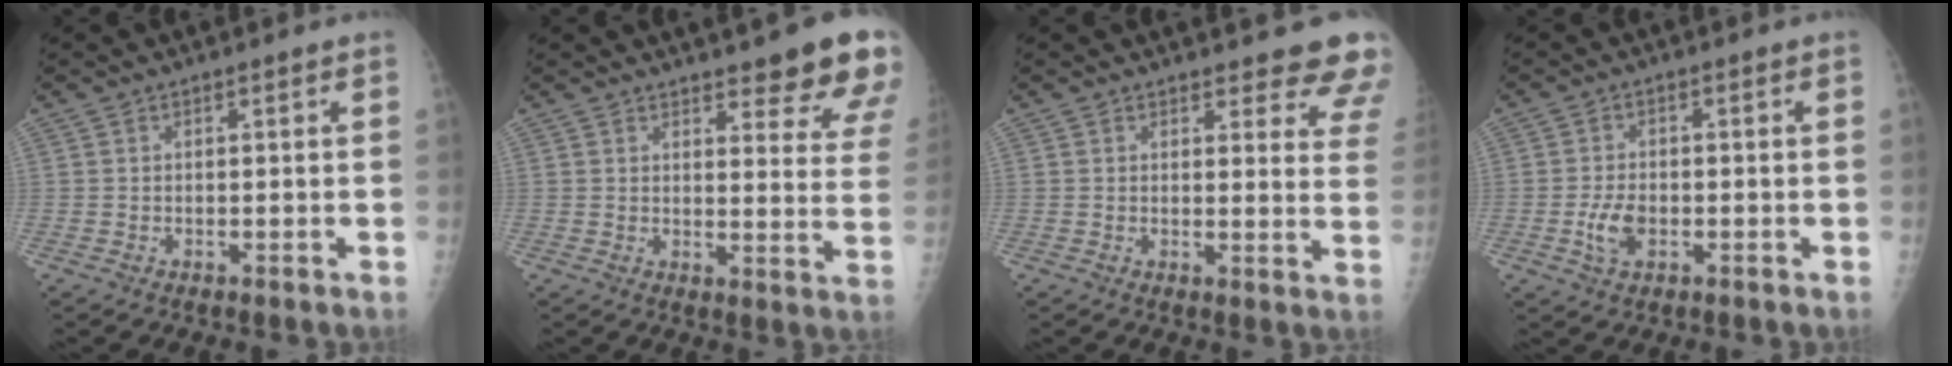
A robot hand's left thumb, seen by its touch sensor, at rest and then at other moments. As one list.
[{"total": 14.4, "force": [11.1, 3.5, 8.4], "torque": [-0.064, -0.066, 0.121]}, {"total": 11.1, "force": [10.0, 3.1, 3.8], "torque": [0.006, -0.061, 0.088]}, {"total": 4.8, "force": [-1.3, 3.0, 3.5], "torque": [-0.066, 0.005, -0.023]}]